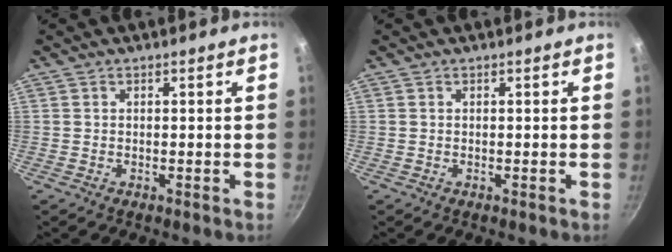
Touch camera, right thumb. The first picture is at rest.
{"total": 0.0}